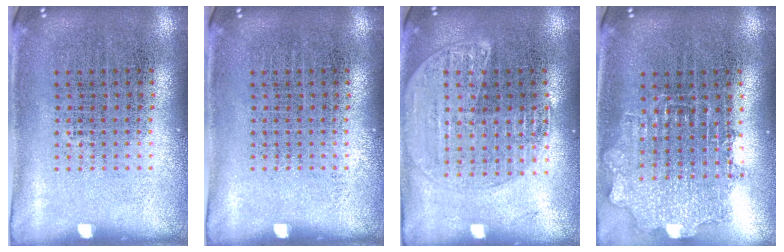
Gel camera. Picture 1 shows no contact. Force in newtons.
{"total": 0.0}
{"total": 1.6, "press": 1.6, "slide": 0.5}
{"total": 1.3, "press": 1.1, "slide": 0.6}